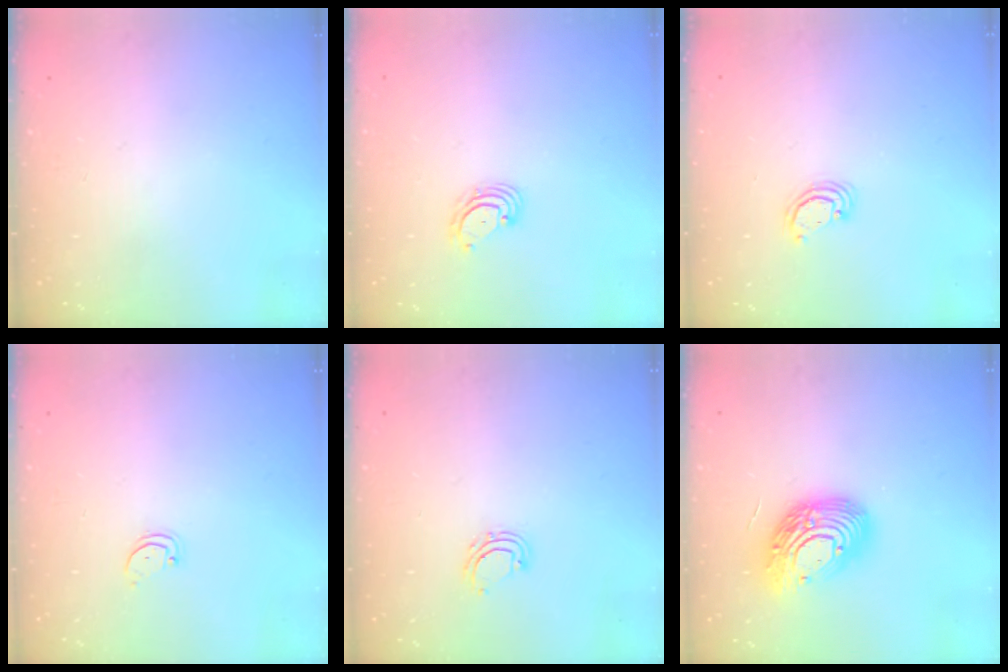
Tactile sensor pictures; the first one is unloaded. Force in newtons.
{"total": 3.5, "press": 3.5, "slide": 0.4}
{"total": 2.3, "press": 2.3, "slide": 0.3}
{"total": 1.5, "press": 1.5, "slide": 0.1}
{"total": 5.7, "press": 5.7, "slide": 0.6}
{"total": 15.7, "press": 15.7, "slide": 1.1}